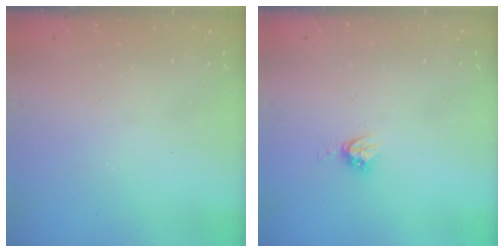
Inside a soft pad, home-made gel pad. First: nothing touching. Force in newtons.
{"total": 4.9, "press": 4.9, "slide": 0.1}